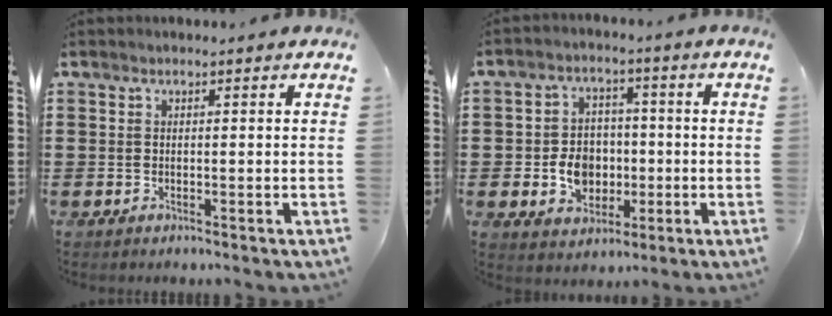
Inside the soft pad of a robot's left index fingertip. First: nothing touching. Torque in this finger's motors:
{"motor_torque": [1.07, 1.07, 0.45, 0.10]}